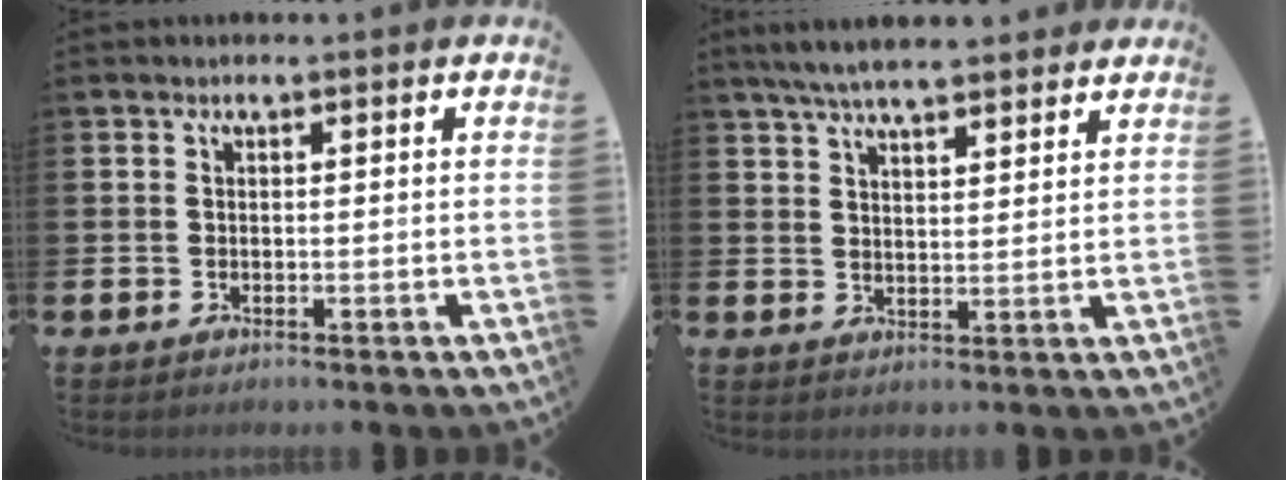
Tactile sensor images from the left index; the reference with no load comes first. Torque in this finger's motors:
{"motor_torque": [0.92, -1.22, 0.74, 0.21]}